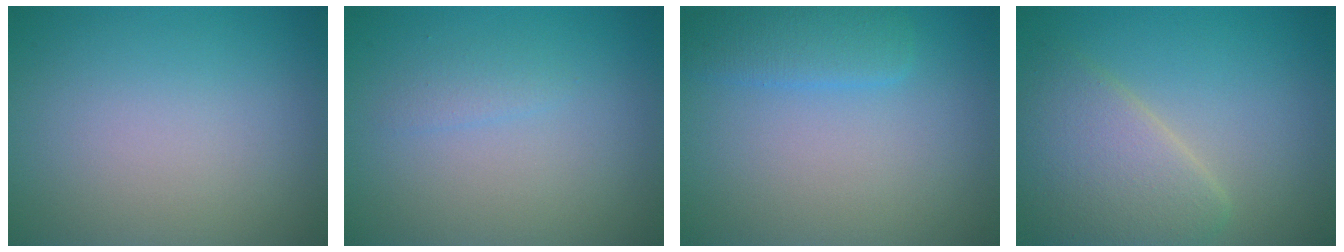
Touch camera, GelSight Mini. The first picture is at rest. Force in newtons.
{"total": 0.9, "press": 0.9, "slide": 0.1}
{"total": 2.5, "press": 2.5, "slide": 0.1}
{"total": 5.2, "press": 5.2, "slide": 0.3}